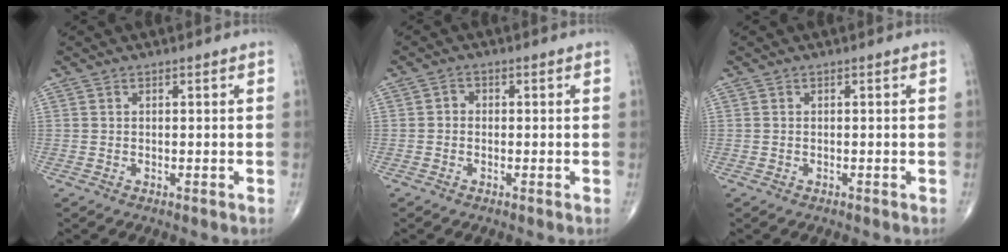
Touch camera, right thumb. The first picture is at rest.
{"total": 1.4, "force": [-0.3, 1.3, 0.6], "torque": [0.006, 0.006, -0.011]}
{"total": 0.0}